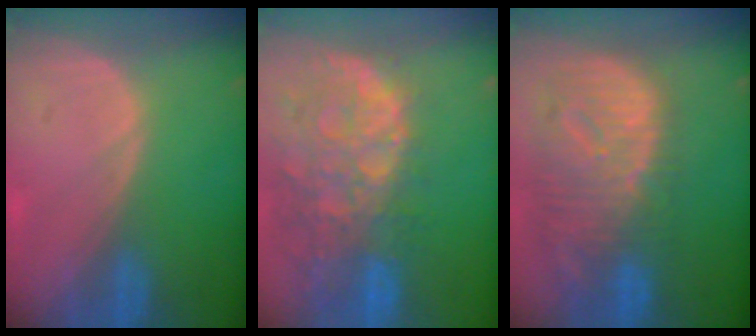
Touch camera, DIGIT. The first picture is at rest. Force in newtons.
{"total": 13.8, "press": 11.1, "slide": 8.1}
{"total": 12.5, "press": 10.8, "slide": 6.4}